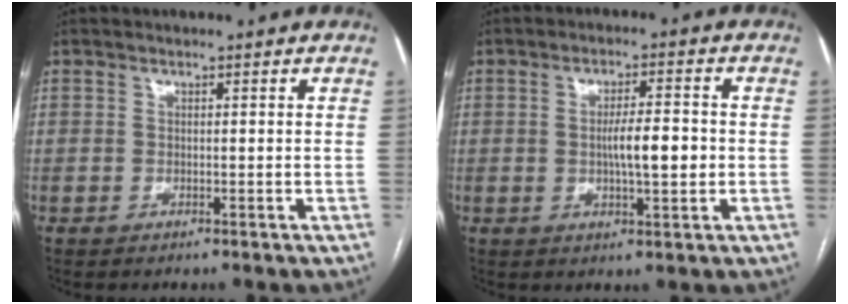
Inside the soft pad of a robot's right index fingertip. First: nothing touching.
{"total": 6.1, "force": [-0.5, 1.1, 6.0], "torque": [-0.101, 0.002, -0.008]}